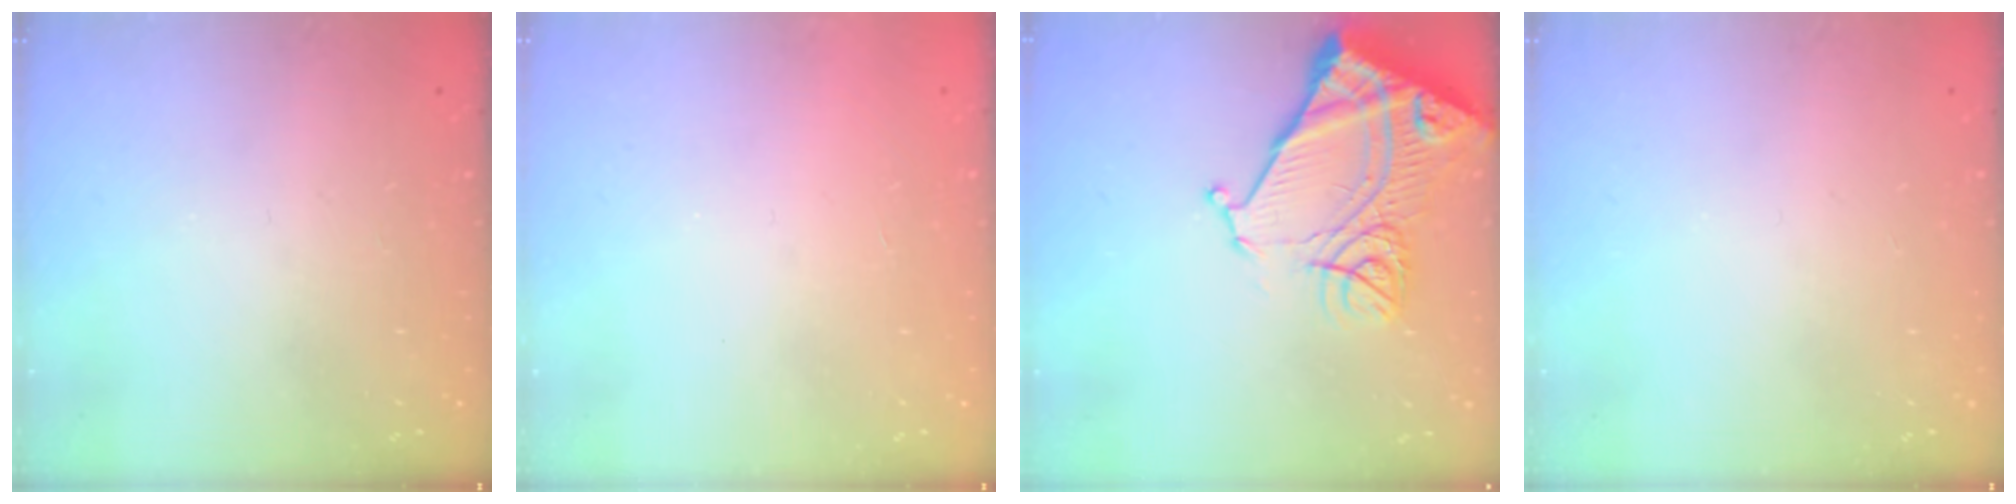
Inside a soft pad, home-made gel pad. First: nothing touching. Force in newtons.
{"total": 1.6, "press": 1.6, "slide": 0.1}
{"total": 17.1, "press": 17.0, "slide": 1.9}
{"total": 0.0}